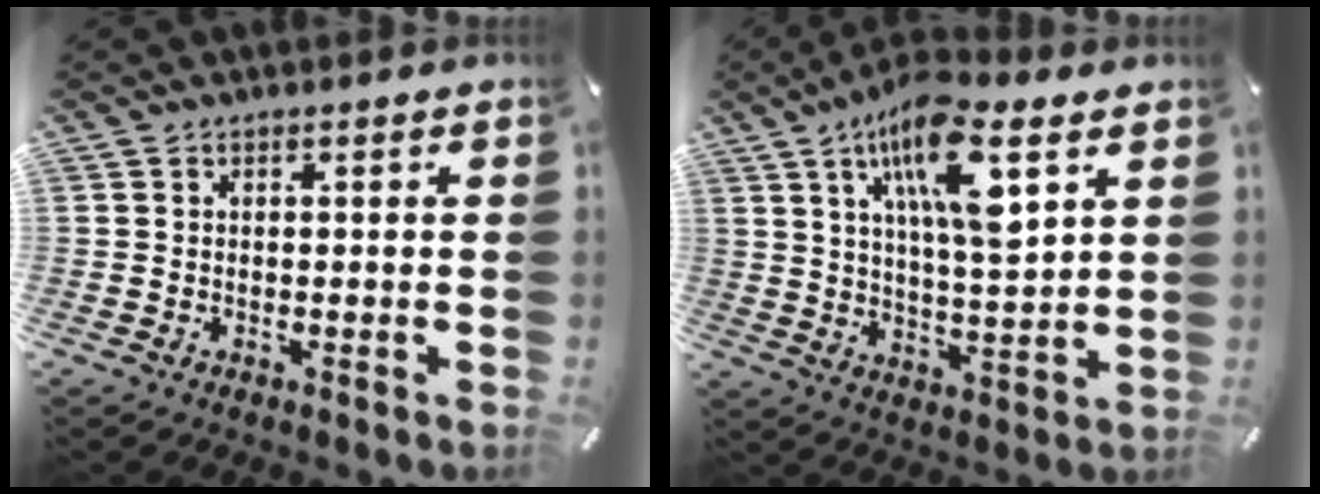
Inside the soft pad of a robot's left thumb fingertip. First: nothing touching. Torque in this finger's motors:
{"motor_torque": [2.20, 2.31, 1.46, -1.31, 0.22]}